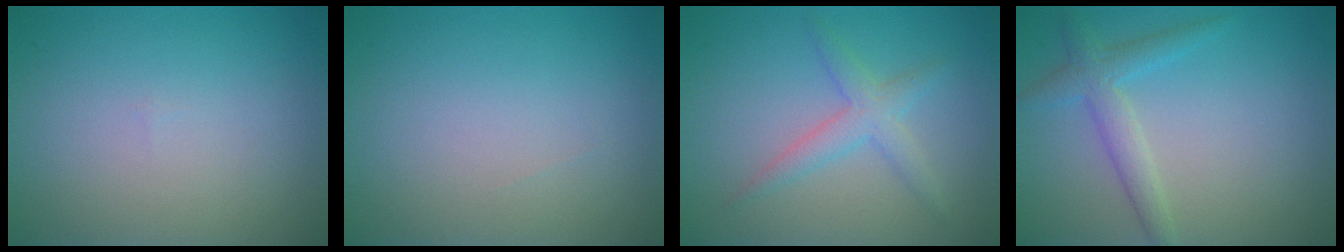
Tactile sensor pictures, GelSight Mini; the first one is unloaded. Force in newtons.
{"total": 0.0}
{"total": 2.5, "press": 2.5, "slide": 0.1}
{"total": 2.8, "press": 2.8, "slide": 0.2}